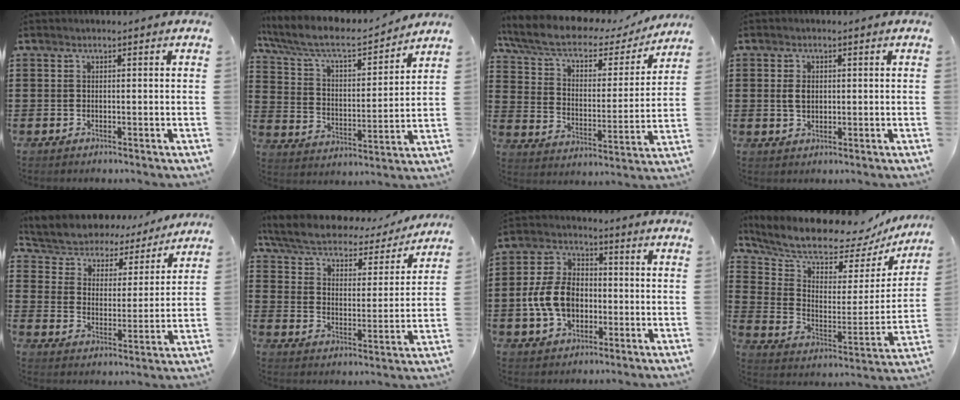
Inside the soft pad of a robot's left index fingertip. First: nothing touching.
{"total": 7.7, "force": [6.5, 1.6, 3.7], "torque": [-0.099, -0.038, 0.107]}
{"total": 8.1, "force": [6.1, 3.1, 4.5], "torque": [-0.110, -0.031, 0.104]}
{"total": 2.5, "force": [0.4, 1.7, 1.8], "torque": [-0.041, 0.007, 0.007]}
{"total": 4.5, "force": [4.4, 0.9, -0.4], "torque": [-0.024, -0.038, 0.069]}
{"total": 5.1, "force": [4.6, 1.2, 1.9], "torque": [-0.061, -0.031, 0.073]}
{"total": 9.2, "force": [-1.6, 6.7, 6.0], "torque": [-0.155, 0.009, -0.036]}
{"total": 9.2, "force": [8.7, 1.9, 2.4], "torque": [-0.081, -0.077, 0.145]}